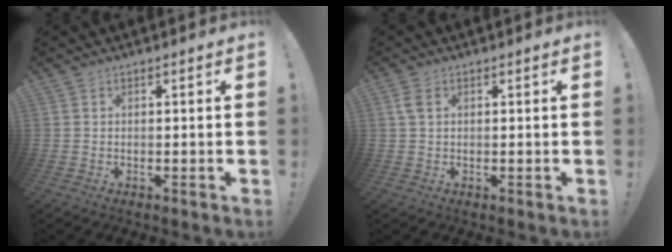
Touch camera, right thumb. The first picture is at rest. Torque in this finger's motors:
{"motor_torque": [-0.32, 0.33, 0.02, 0.45, 0.00]}